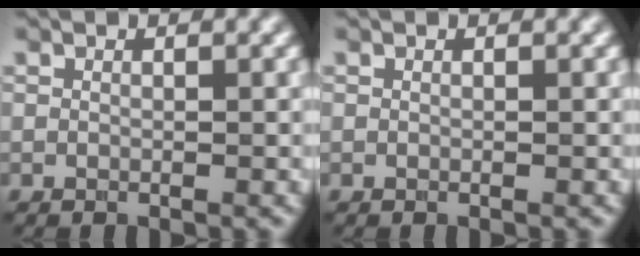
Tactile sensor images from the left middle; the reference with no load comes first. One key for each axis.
{"total": 0.0}